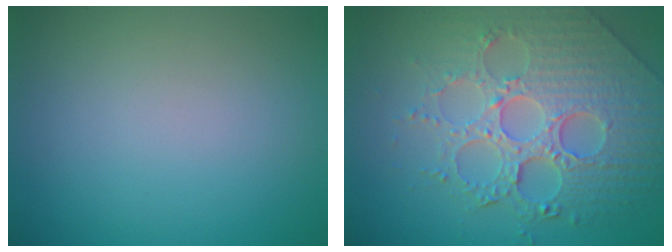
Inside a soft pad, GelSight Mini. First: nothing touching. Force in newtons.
{"total": 8.1, "press": 6.0, "slide": 5.4}